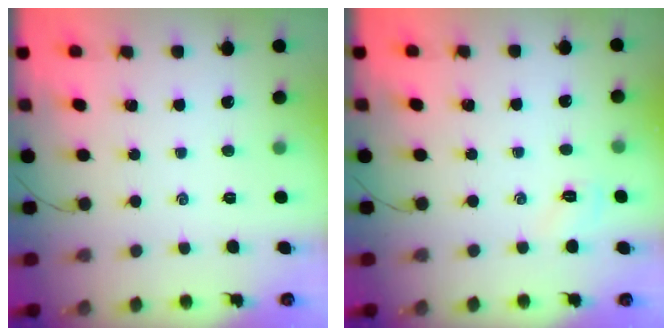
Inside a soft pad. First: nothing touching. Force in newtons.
{"total": 3.6, "press": 3.5, "slide": 0.9}